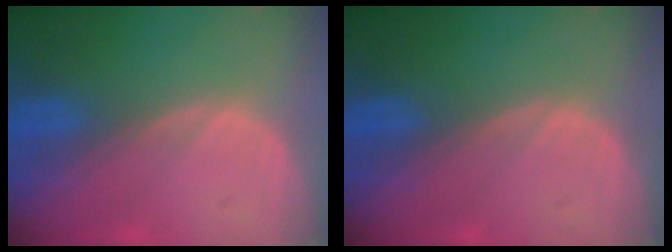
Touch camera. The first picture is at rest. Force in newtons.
{"total": 0.0}